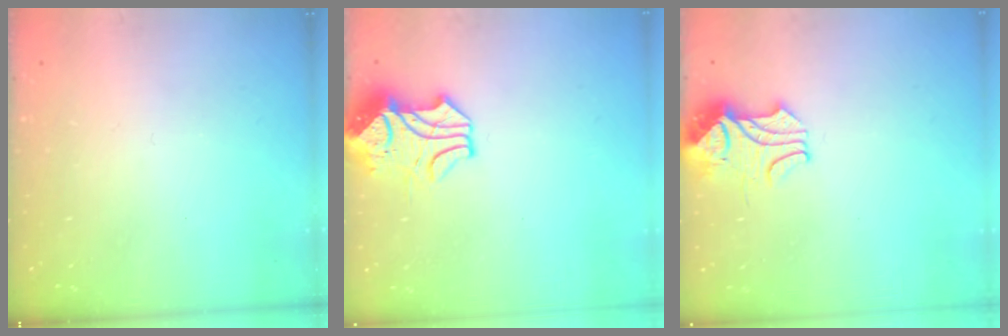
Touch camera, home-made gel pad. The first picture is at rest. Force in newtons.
{"total": 2.2, "press": 1.9, "slide": 1.1}
{"total": 2.0, "press": 1.9, "slide": 0.8}